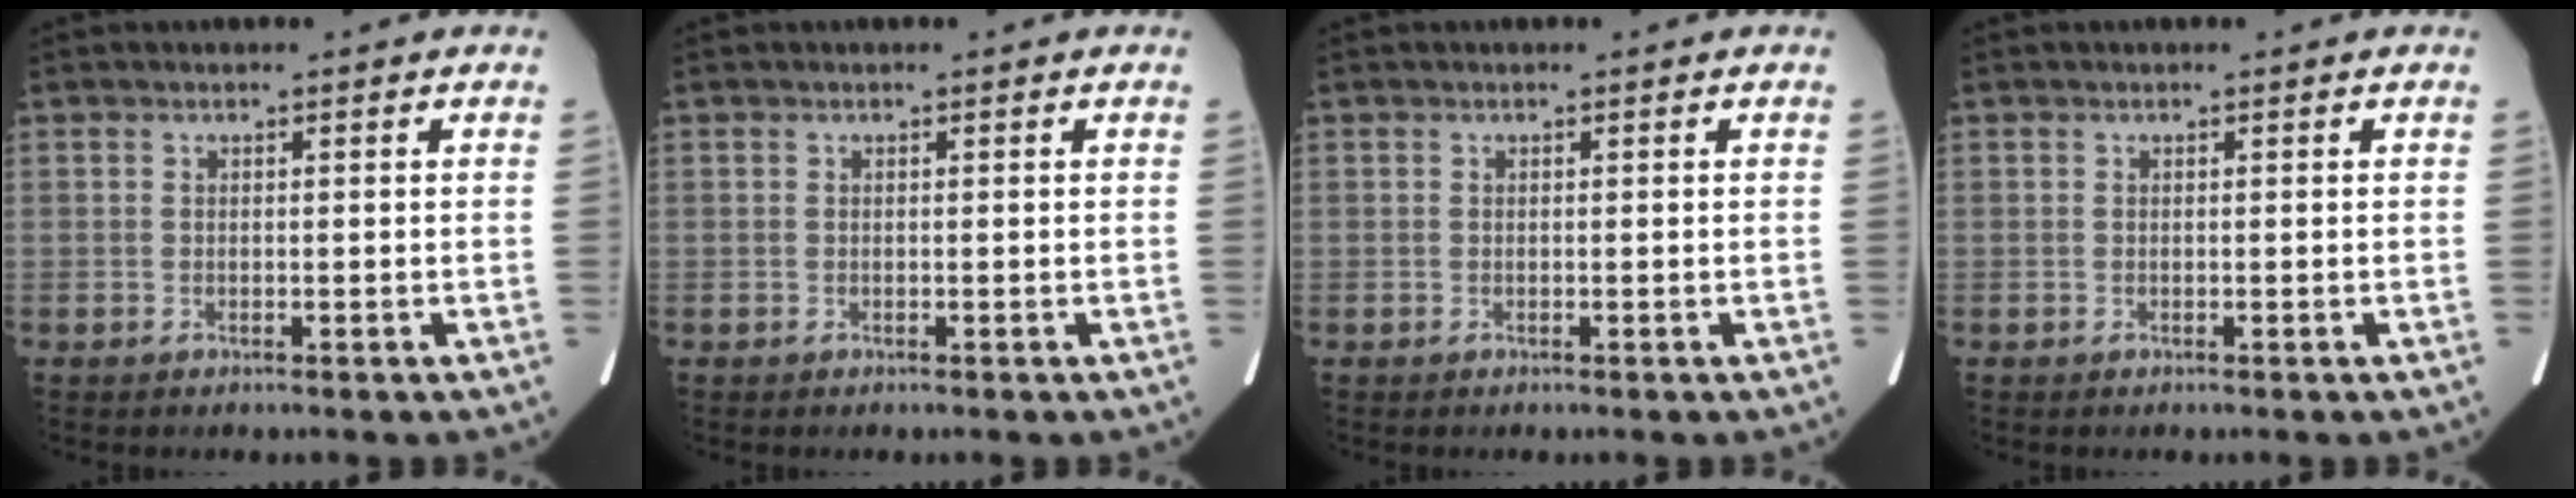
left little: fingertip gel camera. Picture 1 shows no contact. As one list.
[{"total": 0.0}, {"total": 0.0}, {"total": 0.0}]